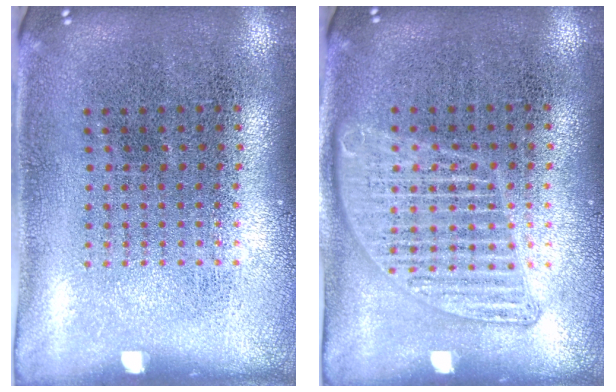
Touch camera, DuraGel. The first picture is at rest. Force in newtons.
{"total": 1.3, "press": 1.3, "slide": 0.1}